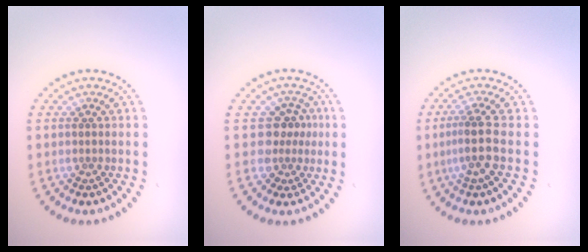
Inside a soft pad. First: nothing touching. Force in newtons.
{"total": 2.7, "press": 2.0, "slide": 1.8}
{"total": 2.8, "press": 2.0, "slide": 2.0}